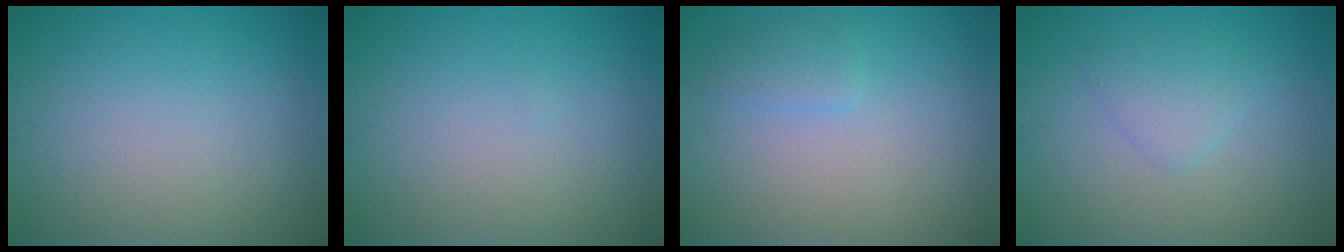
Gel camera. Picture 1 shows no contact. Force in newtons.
{"total": 0.0}
{"total": 1.5, "press": 1.5, "slide": 0.1}
{"total": 1.9, "press": 1.8, "slide": 0.1}